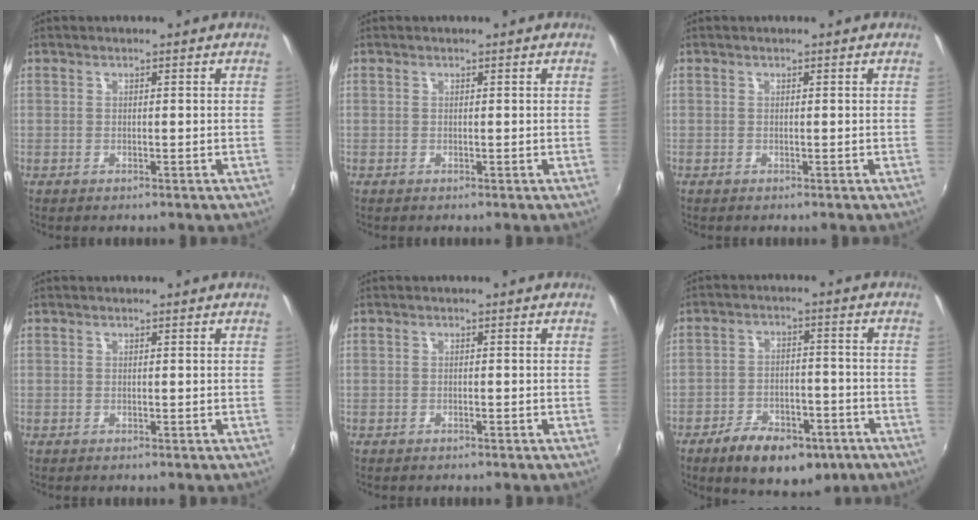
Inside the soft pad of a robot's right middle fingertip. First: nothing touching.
{"total": 0.0}
{"total": 0.0}
{"total": 0.0}
{"total": 0.7, "force": [-0.6, 0.2, 0.2], "torque": [-0.004, 0.001, -0.010]}
{"total": 13.5, "force": [-8.6, 6.5, 8.2], "torque": [-0.155, -0.005, -0.122]}